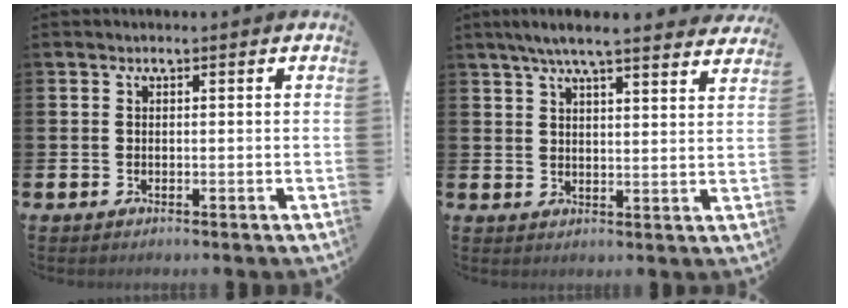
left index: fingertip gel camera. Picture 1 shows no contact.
{"total": 6.4, "force": [5.9, 0.5, 2.5], "torque": [-0.052, -0.023, 0.103]}